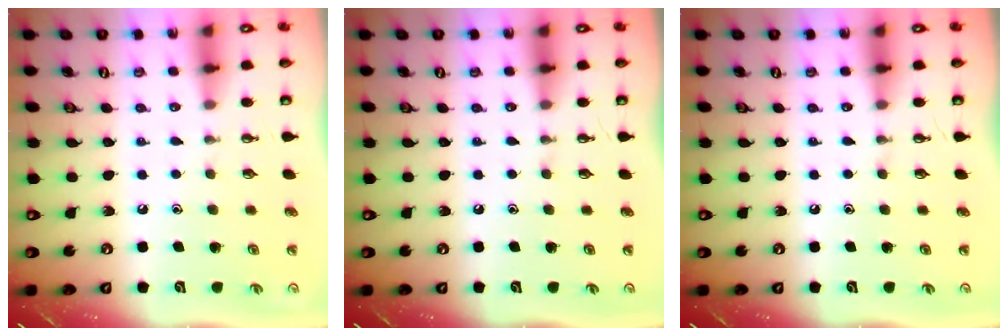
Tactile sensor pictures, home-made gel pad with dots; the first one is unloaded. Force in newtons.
{"total": 0.0}
{"total": 0.0}